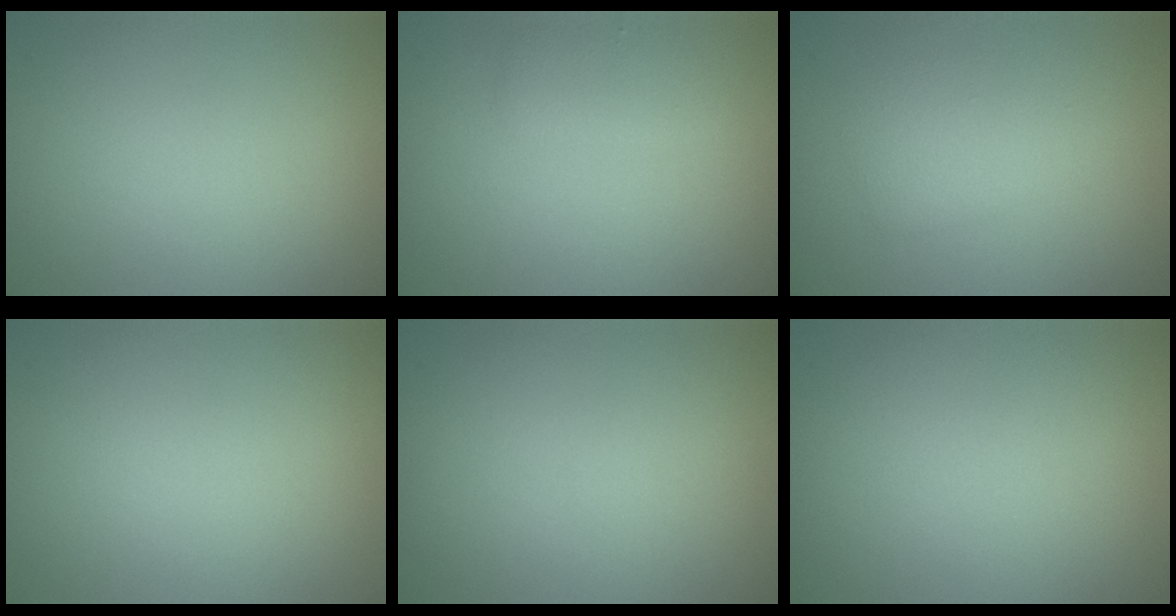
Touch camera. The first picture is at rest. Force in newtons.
{"total": 1.6, "press": 1.6, "slide": 0.0}
{"total": 2.4, "press": 2.4, "slide": 0.0}
{"total": 0.0}
{"total": 0.0}
{"total": 0.0}